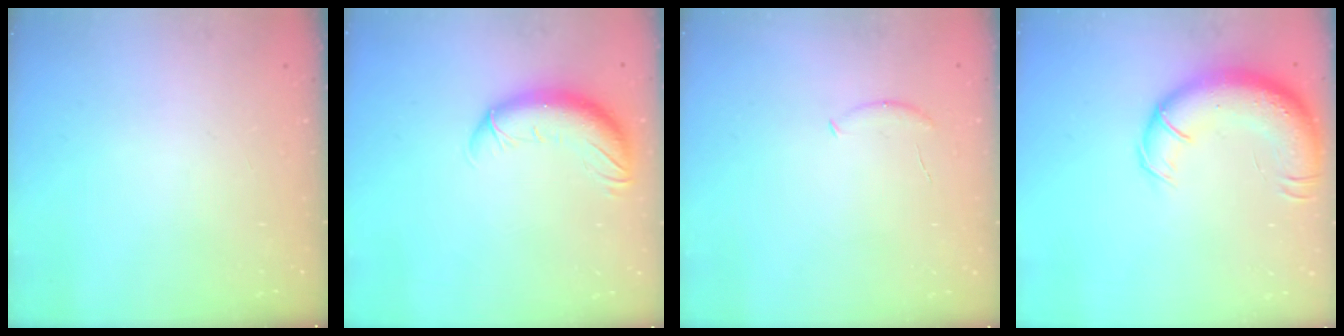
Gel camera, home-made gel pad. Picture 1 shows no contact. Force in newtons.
{"total": 11.5, "press": 11.3, "slide": 2.4}
{"total": 4.7, "press": 4.6, "slide": 0.7}
{"total": 16.1, "press": 15.6, "slide": 3.8}